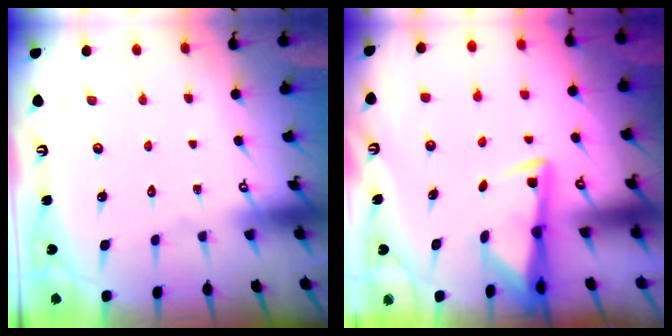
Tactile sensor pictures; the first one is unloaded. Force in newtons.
{"total": 3.0, "press": 3.0, "slide": 0.6}